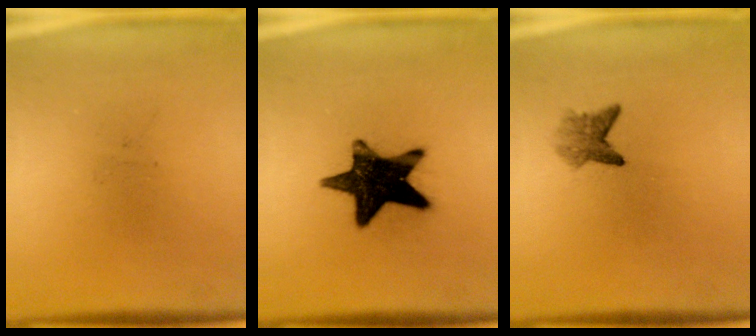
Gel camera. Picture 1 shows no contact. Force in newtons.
{"total": 16.4}
{"total": 2.6}